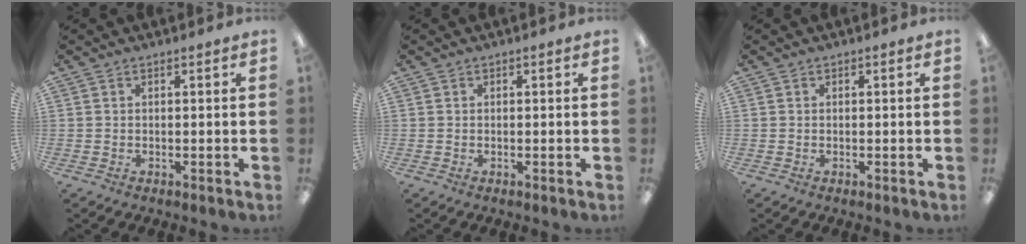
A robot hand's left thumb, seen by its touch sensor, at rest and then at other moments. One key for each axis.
{"total": 0.0}
{"total": 0.0}